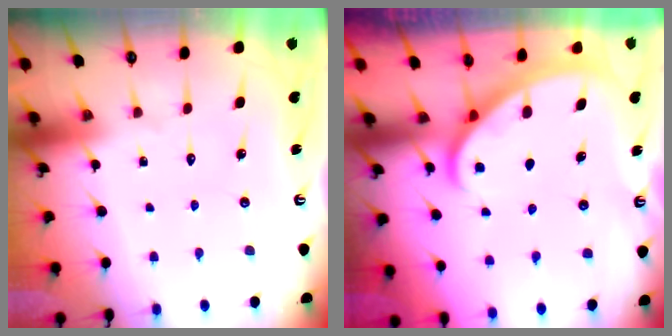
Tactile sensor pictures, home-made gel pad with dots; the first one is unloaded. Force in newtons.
{"total": 2.4, "press": 2.4, "slide": 0.2}